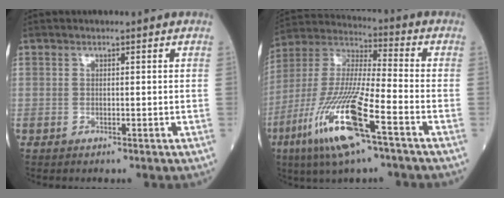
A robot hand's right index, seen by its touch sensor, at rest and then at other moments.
{"total": 16.8, "force": [-8.1, 1.8, 14.7], "torque": [-0.314, -0.028, -0.153]}